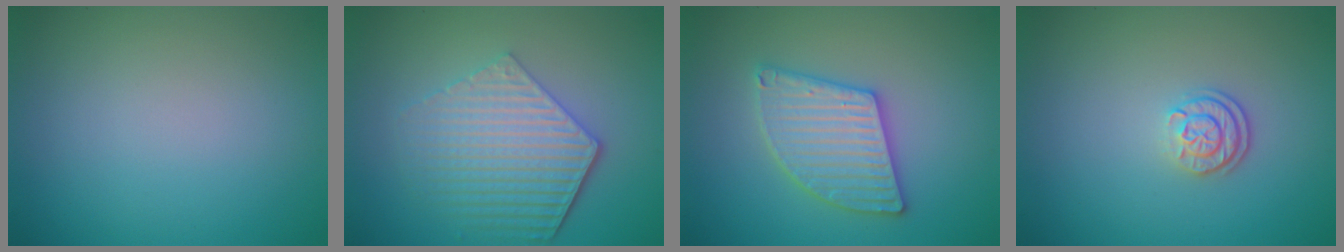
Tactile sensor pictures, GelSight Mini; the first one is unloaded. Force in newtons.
{"total": 5.9, "press": 4.4, "slide": 3.9}
{"total": 5.2, "press": 5.2, "slide": 0.5}
{"total": 2.4, "press": 1.9, "slide": 1.5}